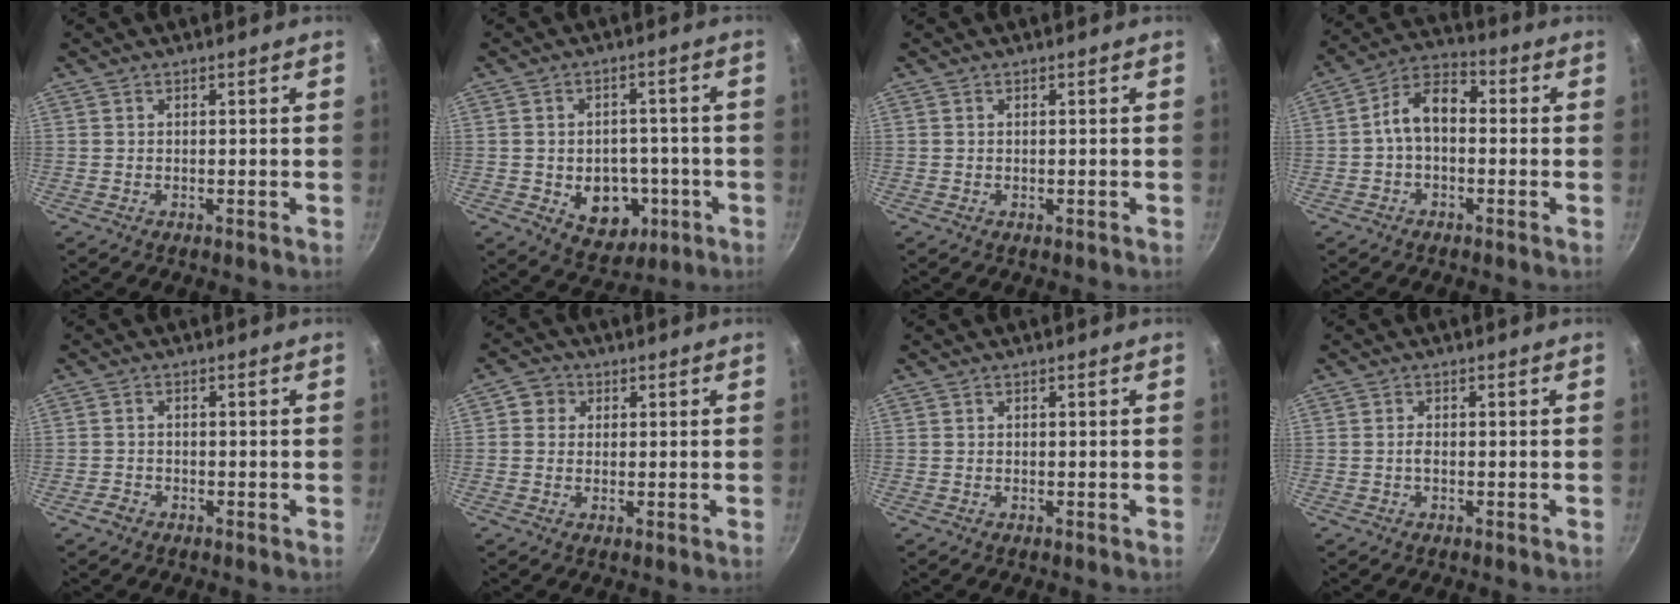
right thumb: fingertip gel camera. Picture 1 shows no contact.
{"total": 10.5, "force": [-2.8, 8.0, 6.3], "torque": [-0.053, 0.012, -0.022]}
{"total": 0.0}
{"total": 8.7, "force": [-0.4, 5.5, 6.7], "torque": [-0.102, 0.038, -0.023]}
{"total": 1.8, "force": [-1.3, 1.2, 0.5], "torque": [-0.011, 0.015, -0.023]}
{"total": 3.7, "force": [0.9, 3.4, 1.2], "torque": [0.003, -0.003, 0.004]}
{"total": 0.0}
{"total": 1.0, "force": [-0.3, 0.3, 0.8], "torque": [-0.018, 0.002, -0.008]}